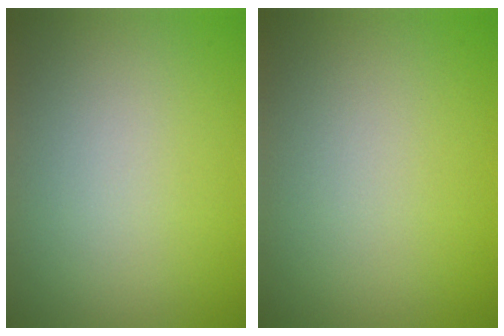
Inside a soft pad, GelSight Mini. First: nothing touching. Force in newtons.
{"total": 0.0}